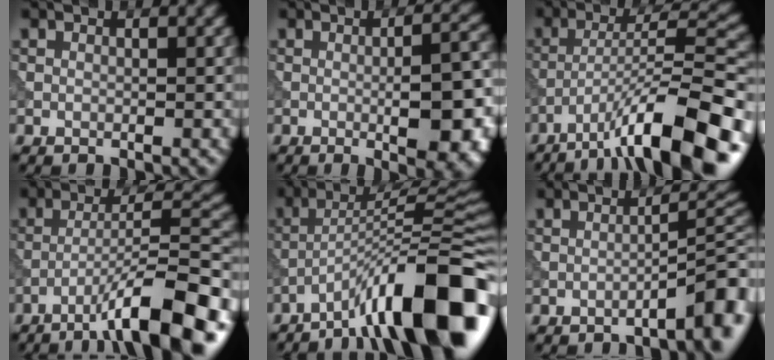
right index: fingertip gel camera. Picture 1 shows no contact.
{"total": 8.4, "force": [-1.4, 2.3, 7.9], "torque": [-0.096, -0.002, -0.013]}
{"total": 12.5, "force": [-7.8, 2.5, 9.4], "torque": [-0.143, 0.020, -0.134]}
{"total": 11.3, "force": [-6.9, 1.9, 8.8], "torque": [-0.130, 0.025, -0.111]}
{"total": 14.1, "force": [-8.4, 2.7, 11.0], "torque": [-0.165, 0.018, -0.138]}
{"total": 5.7, "force": [-3.4, 1.0, 4.4], "torque": [-0.049, 0.025, -0.051]}